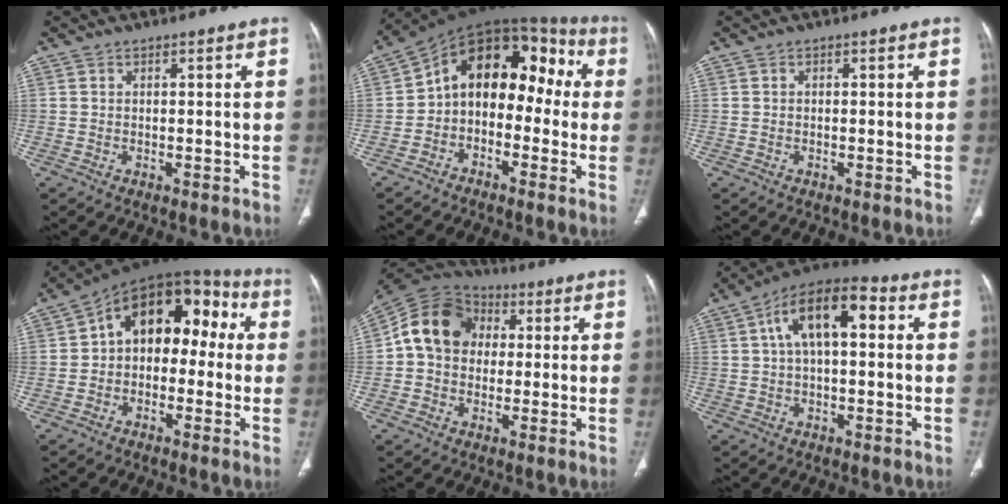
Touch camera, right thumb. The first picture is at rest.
{"total": 15.9, "force": [-0.2, 10.5, 11.9], "torque": [-0.123, 0.067, -0.020]}
{"total": 0.0}
{"total": 16.0, "force": [1.9, 10.4, 11.9], "torque": [-0.119, 0.058, 0.014]}
{"total": 13.1, "force": [1.5, 10.8, 7.2], "torque": [-0.115, 0.028, 0.013]}
{"total": 14.0, "force": [3.3, 6.6, 11.8], "torque": [-0.198, 0.033, 0.048]}